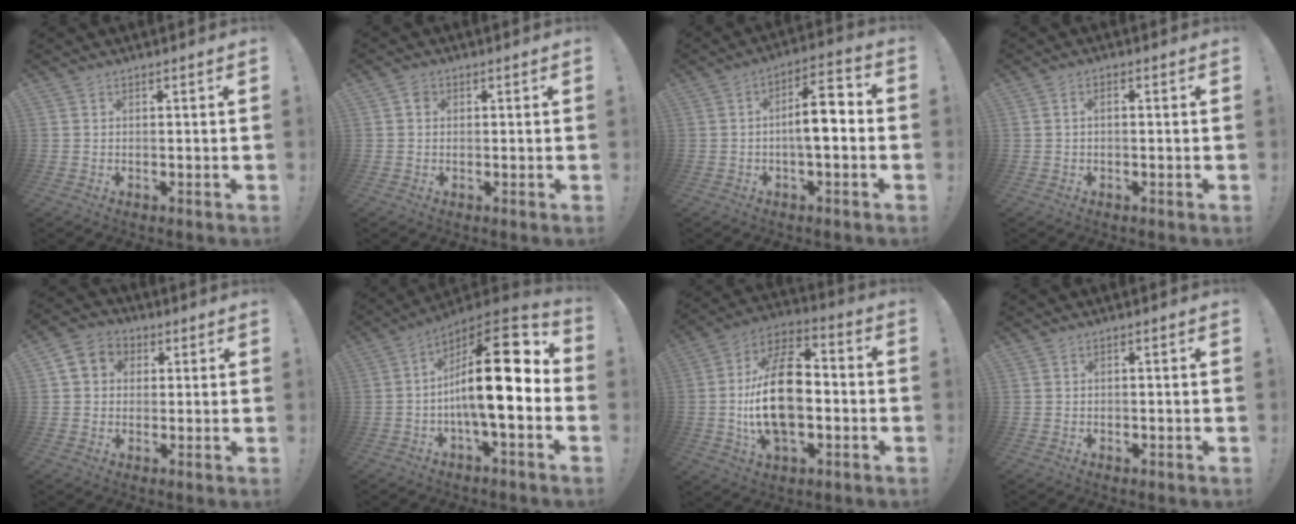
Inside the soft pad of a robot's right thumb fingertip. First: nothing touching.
{"total": 2.1, "force": [0.3, 1.8, 0.9], "torque": [-0.012, 0.004, 0.004]}
{"total": 10.3, "force": [-1.1, 3.5, 9.6], "torque": [-0.142, 0.010, -0.021]}
{"total": 1.4, "force": [-0.4, 0.5, 1.3], "torque": [-0.026, 0.006, -0.007]}
{"total": 7.2, "force": [1.4, 6.5, 3.0], "torque": [-0.042, 0.009, 0.031]}
{"total": 21.1, "force": [0.7, 5.8, 20.2], "torque": [-0.332, -0.004, 0.005]}
{"total": 21.5, "force": [-1.6, 12.4, 17.5], "torque": [-0.318, 0.012, -0.028]}
{"total": 0.0}